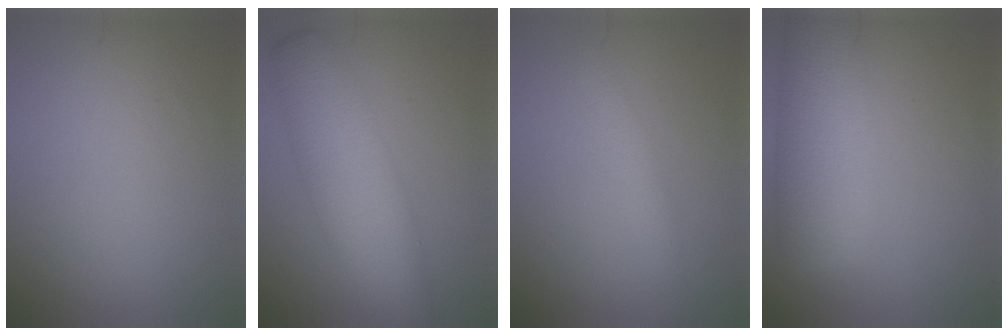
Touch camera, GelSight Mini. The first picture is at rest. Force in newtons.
{"total": 8.3, "press": 8.3, "slide": 0.2}
{"total": 1.8, "press": 1.8, "slide": 0.1}
{"total": 8.6, "press": 8.6, "slide": 0.8}